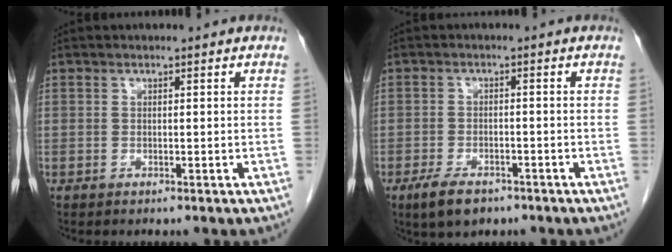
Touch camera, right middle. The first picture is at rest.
{"total": 5.2, "force": [-3.5, 2.4, 3.0], "torque": [-0.061, -0.005, -0.053]}